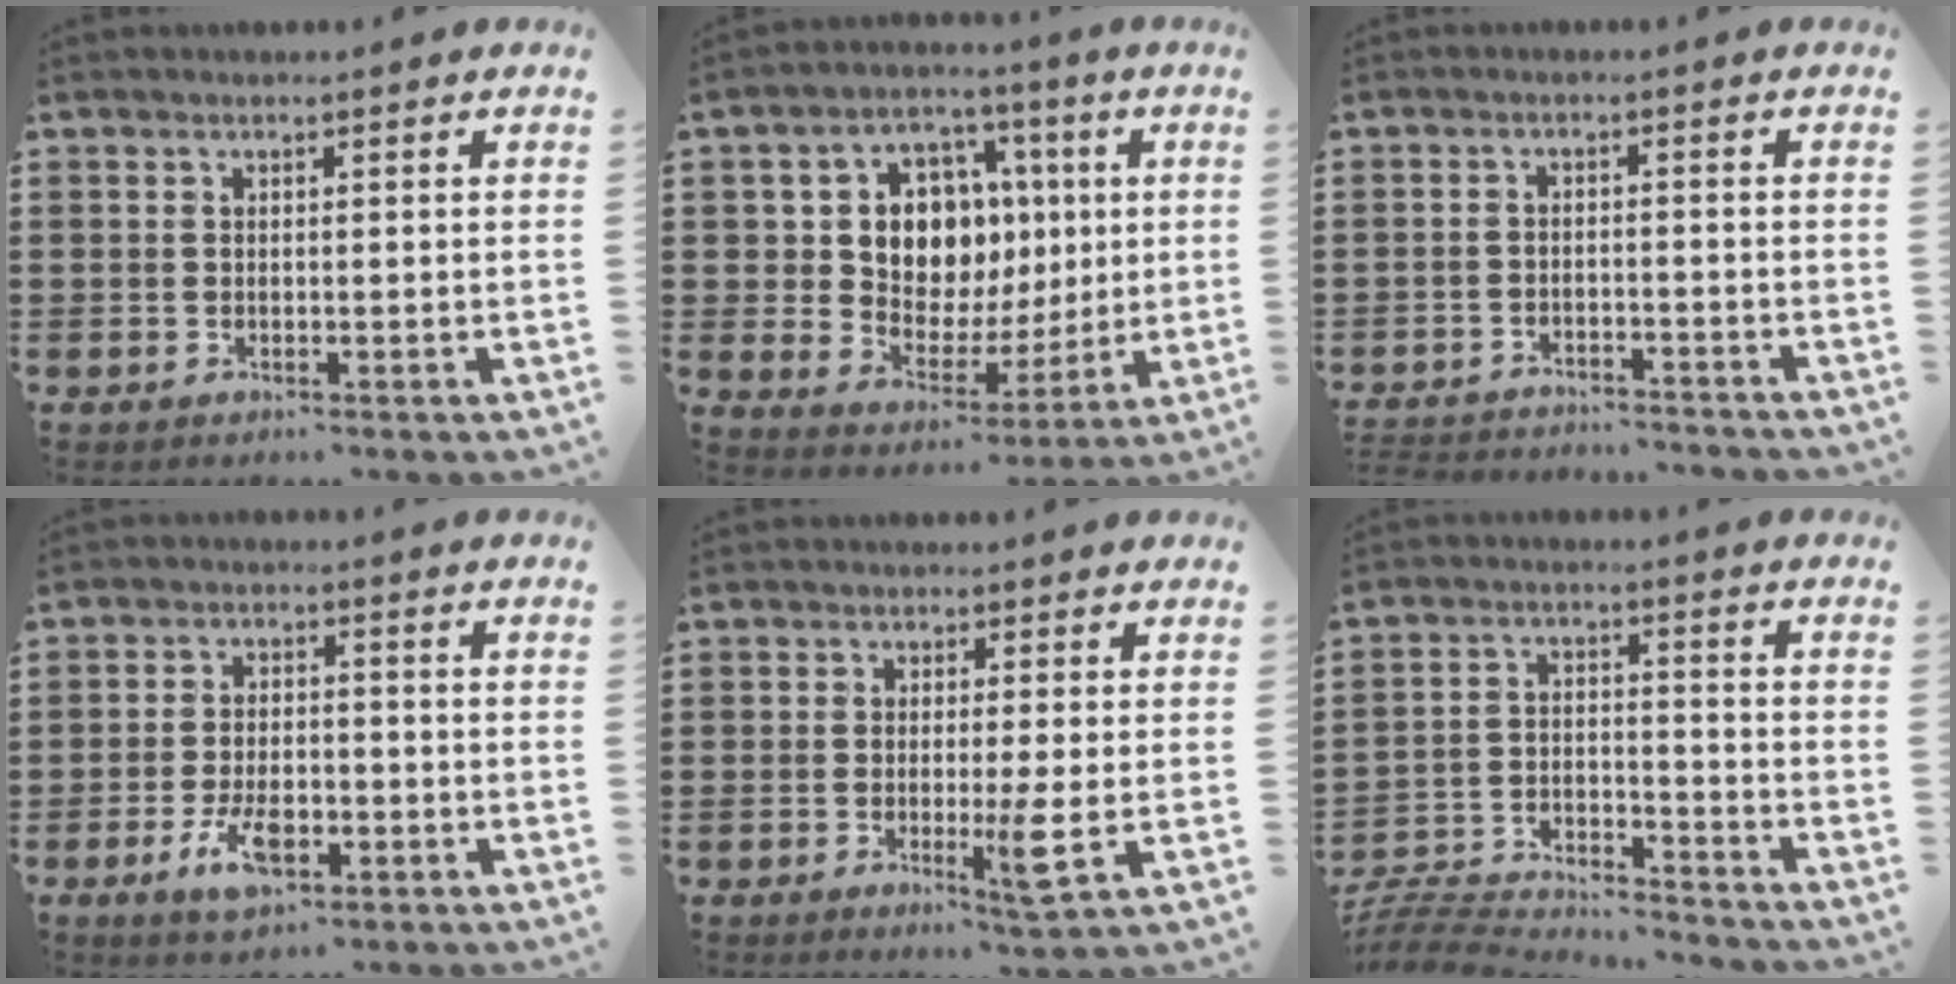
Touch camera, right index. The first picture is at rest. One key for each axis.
{"total": 9.9, "fx": 2.3, "fy": 8.1, "fz": 5.1, "tx": -0.111, "ty": 0.009, "tz": 0.047}
{"total": 2.9, "fx": -2.9, "fy": 0.3, "fz": -0.1, "tx": -0.005, "ty": 0.000, "tz": -0.062}
{"total": 6.4, "fx": -2.7, "fy": 2.9, "fz": 5.0, "tx": -0.098, "ty": -0.004, "tz": -0.053}
{"total": 5.4, "fx": -1.1, "fy": 0.4, "fz": 5.3, "tx": -0.096, "ty": -0.016, "tz": -0.019}
{"total": 6.3, "fx": -6.1, "fy": 0.8, "fz": 0.8, "tx": -0.037, "ty": -0.002, "tz": -0.130}